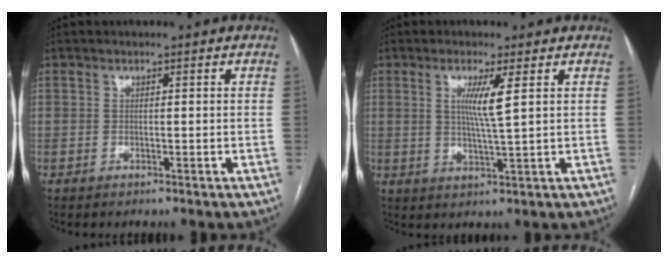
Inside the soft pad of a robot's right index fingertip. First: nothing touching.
{"total": 4.9, "force": [1.4, -0.7, 4.7], "torque": [-0.092, -0.007, 0.028]}